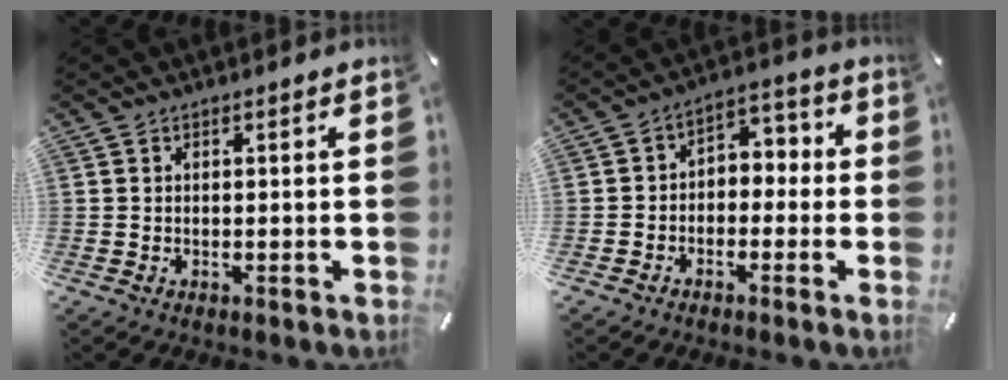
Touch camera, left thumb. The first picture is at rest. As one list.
[{"total": 4.7, "force": [-2.5, 3.6, 1.7], "torque": [-0.028, 0.020, -0.051]}]